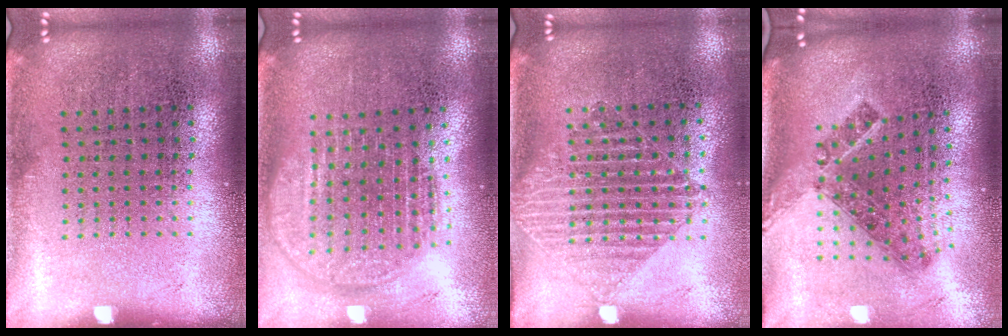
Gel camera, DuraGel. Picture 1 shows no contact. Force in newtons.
{"total": 1.8, "press": 1.5, "slide": 0.9}
{"total": 1.4, "press": 1.2, "slide": 0.8}
{"total": 1.4, "press": 1.0, "slide": 0.9}